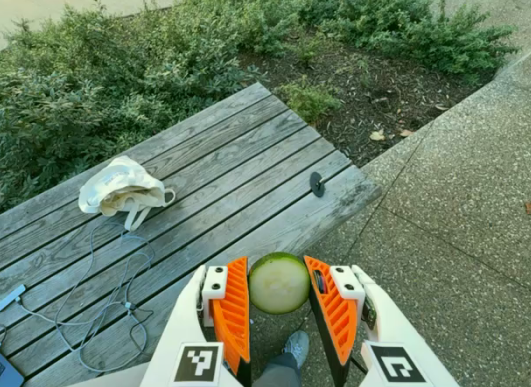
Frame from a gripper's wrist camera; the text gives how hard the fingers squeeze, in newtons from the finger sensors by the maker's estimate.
{"total": 9.3, "left": 9.1, "right": 9.5}